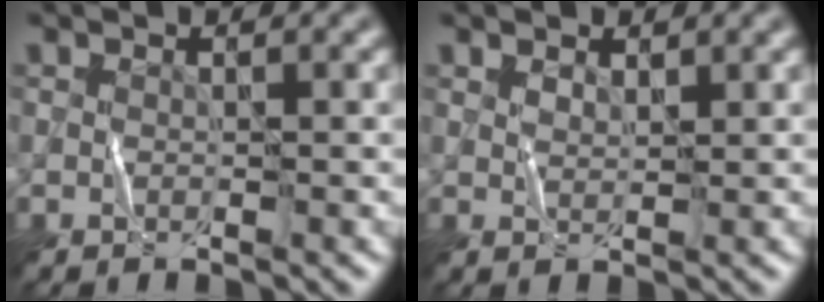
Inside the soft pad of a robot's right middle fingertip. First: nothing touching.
{"total": 0.9, "force": [0.8, 0.4, 0.1], "torque": [-0.002, 0.000, 0.017]}